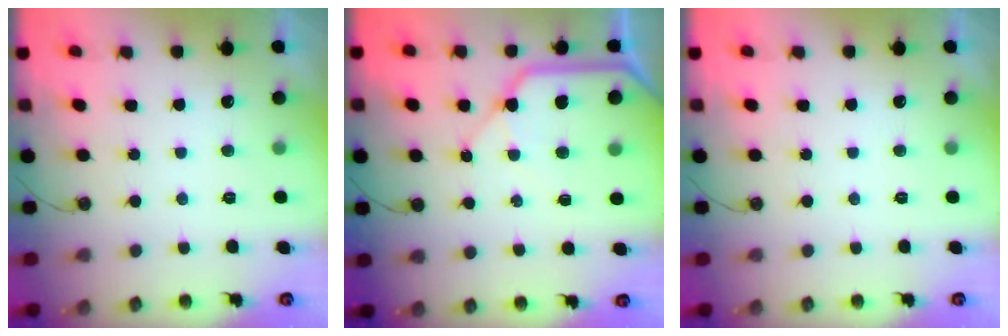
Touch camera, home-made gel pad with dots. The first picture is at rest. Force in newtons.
{"total": 10.2, "press": 10.1, "slide": 1.4}
{"total": 0.0}